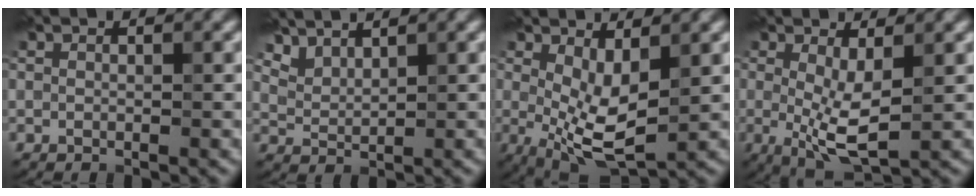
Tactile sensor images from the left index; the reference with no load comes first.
{"total": 2.8, "force": [2.7, 0.5, 0.8], "torque": [-0.024, 0.001, 0.062]}
{"total": 5.6, "force": [0.3, 2.3, 5.2], "torque": [-0.106, -0.011, 0.008]}
{"total": 4.8, "force": [0.0, 1.4, 4.6], "torque": [-0.090, -0.012, 0.001]}